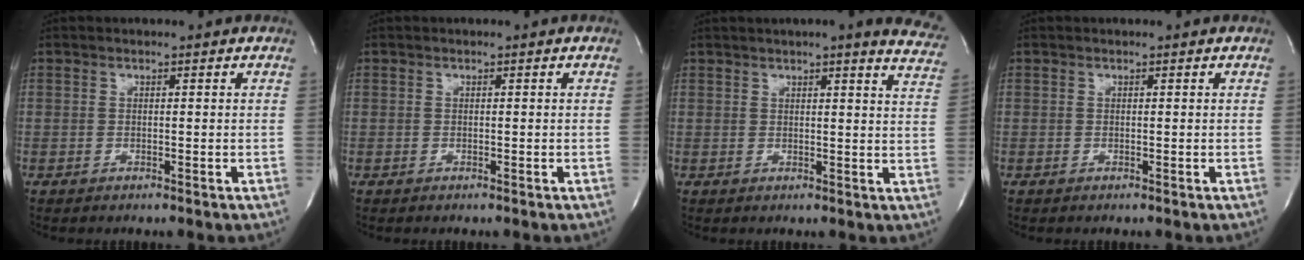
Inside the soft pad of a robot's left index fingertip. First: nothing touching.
{"total": 0.0}
{"total": 11.6, "force": [10.1, 0.9, 5.7], "torque": [-0.059, -0.033, 0.091]}
{"total": 0.0}